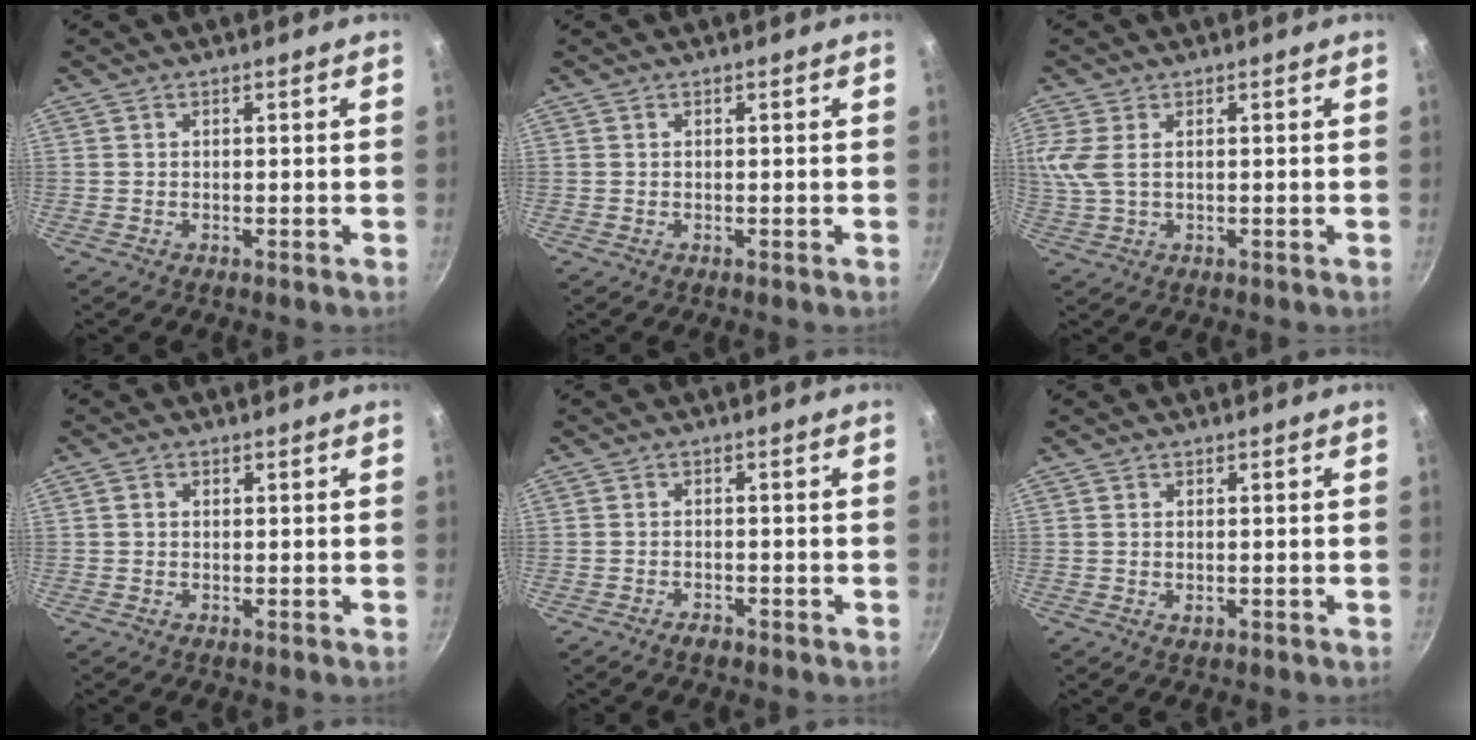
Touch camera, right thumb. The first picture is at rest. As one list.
[{"total": 0.0}, {"total": 5.9, "force": [1.5, 3.2, 4.7], "torque": [-0.111, 0.003, 0.033]}, {"total": 1.3, "force": [0.2, 1.1, 0.7], "torque": [-0.011, 0.005, 0.002]}, {"total": 2.0, "force": [-1.5, 1.0, 0.9], "torque": [-0.016, 0.017, -0.023]}, {"total": 1.3, "force": [0.0, 0.8, 0.9], "torque": [-0.015, -0.001, 0.000]}]